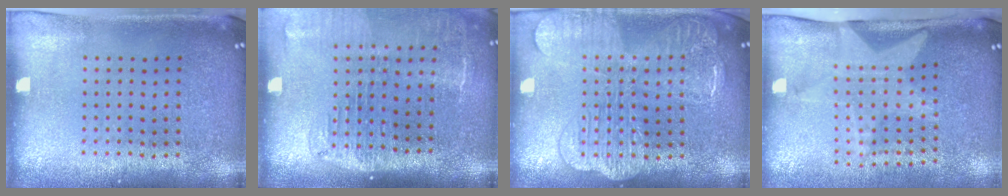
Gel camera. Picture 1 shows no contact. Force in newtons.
{"total": 2.3, "press": 1.9, "slide": 1.4}
{"total": 3.9, "press": 3.8, "slide": 0.6}
{"total": 1.9, "press": 1.6, "slide": 1.0}